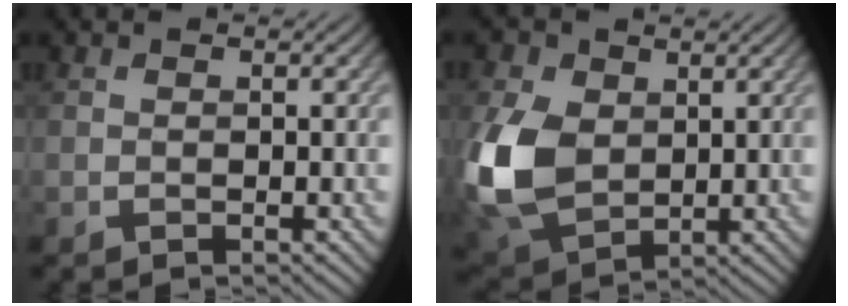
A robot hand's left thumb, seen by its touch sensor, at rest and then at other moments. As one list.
[{"total": 11.4, "force": [1.1, 8.2, 7.8], "torque": [-0.223, -0.003, 0.020]}]